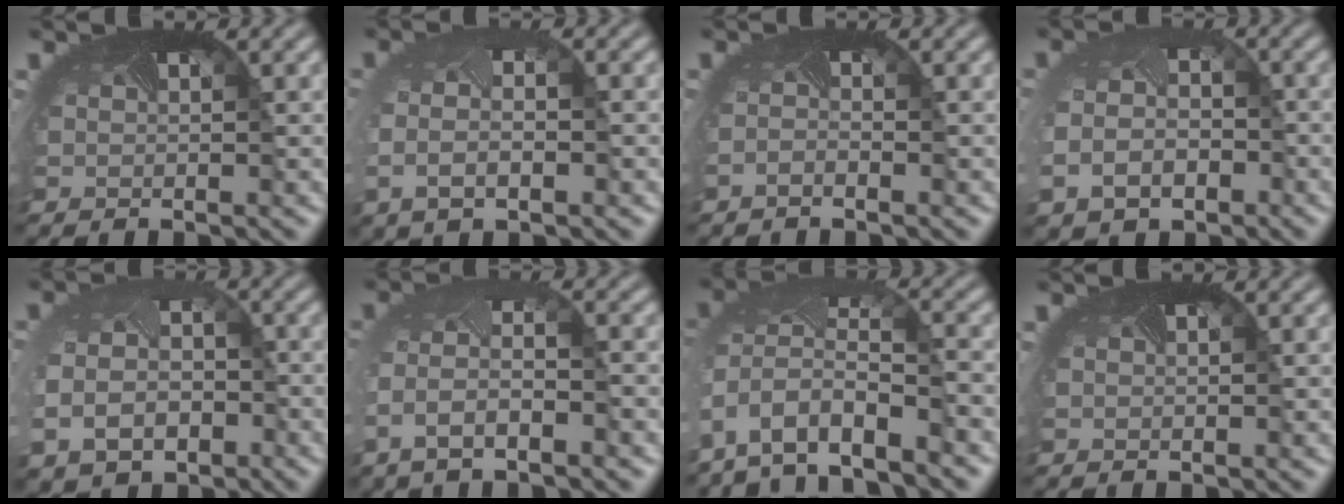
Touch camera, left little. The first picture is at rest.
{"total": 3.7, "force": [-0.5, 2.0, 3.2], "torque": [-0.081, -0.007, -0.009]}
{"total": 0.7, "force": [-0.7, -0.2, 0.0], "torque": [-0.013, -0.006, -0.017]}
{"total": 5.3, "force": [-1.9, 4.1, 2.7], "torque": [-0.071, -0.036, -0.020]}
{"total": 6.6, "force": [-2.3, 5.1, 3.5], "torque": [-0.084, -0.038, -0.020]}
{"total": 4.6, "force": [-1.9, 2.0, 3.7], "torque": [-0.099, -0.007, -0.040]}
{"total": 7.4, "force": [-5.3, 3.3, 4.1], "torque": [-0.099, -0.021, -0.085]}
{"total": 0.0}